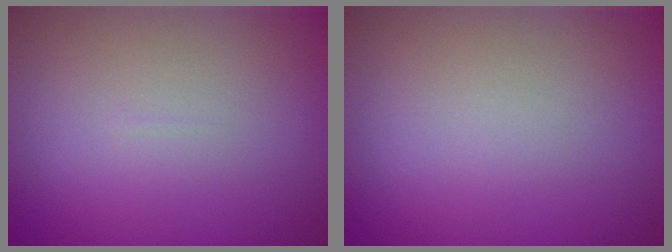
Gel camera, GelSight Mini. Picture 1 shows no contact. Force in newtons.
{"total": 0.0}